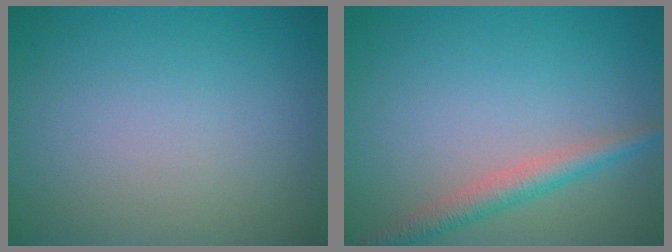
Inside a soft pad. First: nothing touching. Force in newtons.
{"total": 2.9, "press": 2.9, "slide": 0.2}